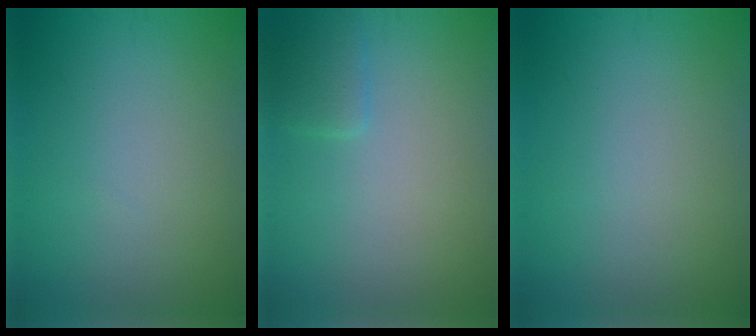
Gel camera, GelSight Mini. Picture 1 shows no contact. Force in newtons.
{"total": 1.6, "press": 1.6, "slide": 0.1}
{"total": 0.0}